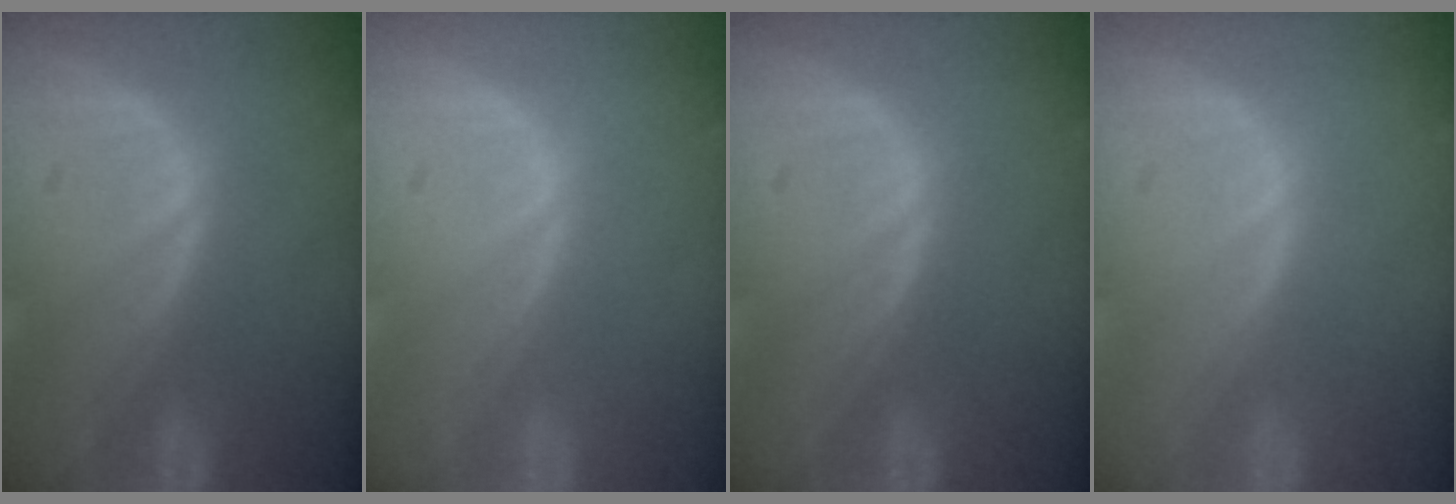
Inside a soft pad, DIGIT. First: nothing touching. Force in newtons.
{"total": 0.0}
{"total": 0.0}
{"total": 0.0}